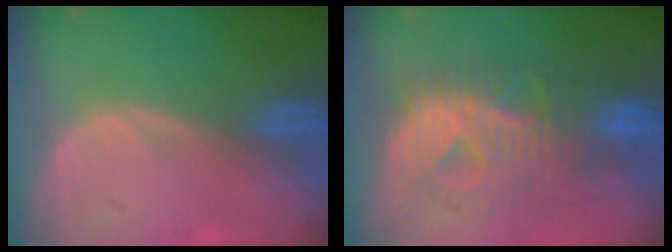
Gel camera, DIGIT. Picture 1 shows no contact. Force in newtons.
{"total": 10.4, "press": 10.3, "slide": 0.9}